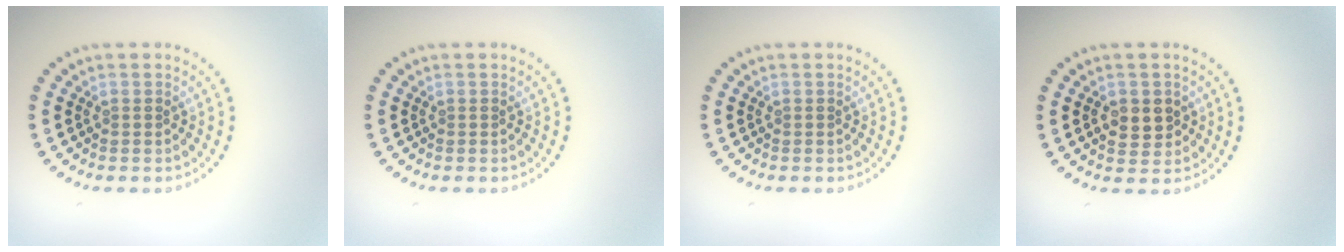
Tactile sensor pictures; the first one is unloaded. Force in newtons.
{"total": 0.0}
{"total": 0.0}
{"total": 2.5, "press": 2.5, "slide": 0.3}